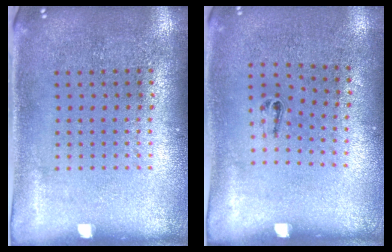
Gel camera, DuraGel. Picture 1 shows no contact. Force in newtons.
{"total": 0.5, "press": 0.3, "slide": 0.5}